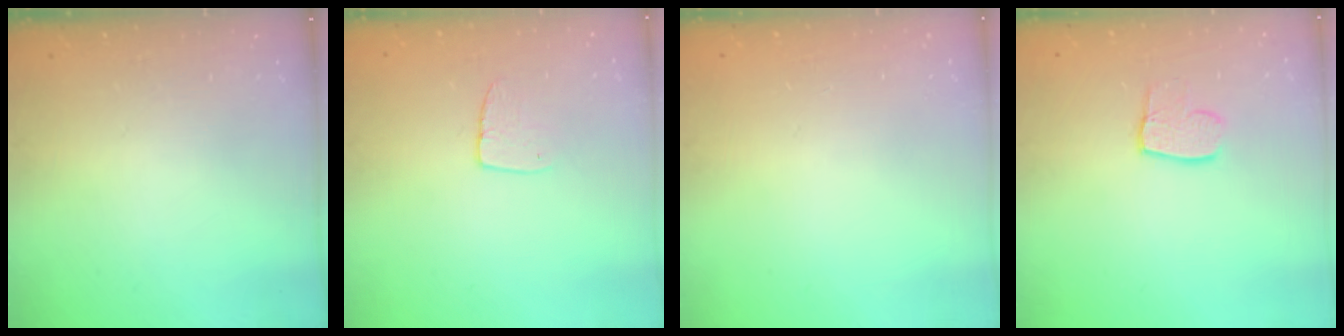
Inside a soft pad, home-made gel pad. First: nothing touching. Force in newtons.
{"total": 6.1, "press": 6.1, "slide": 0.4}
{"total": 0.0}
{"total": 7.7, "press": 7.7, "slide": 0.7}